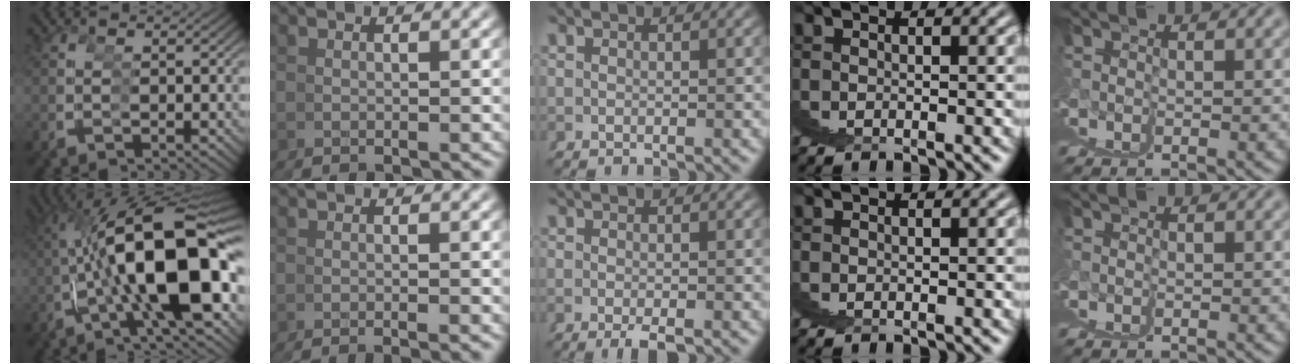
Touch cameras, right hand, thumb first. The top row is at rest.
{"thumb": {"total": 20.9, "force": [0.5, 10.6, 18.1], "torque": [-0.291, -0.011, 0.026]}, "index": {"total": 1.2, "force": [-0.4, -1.0, -0.3], "torque": [0.002, 0.008, -0.012]}, "middle": {"total": 2.1, "force": [-1.0, 0.9, 1.6], "torque": [-0.026, 0.000, -0.017]}}